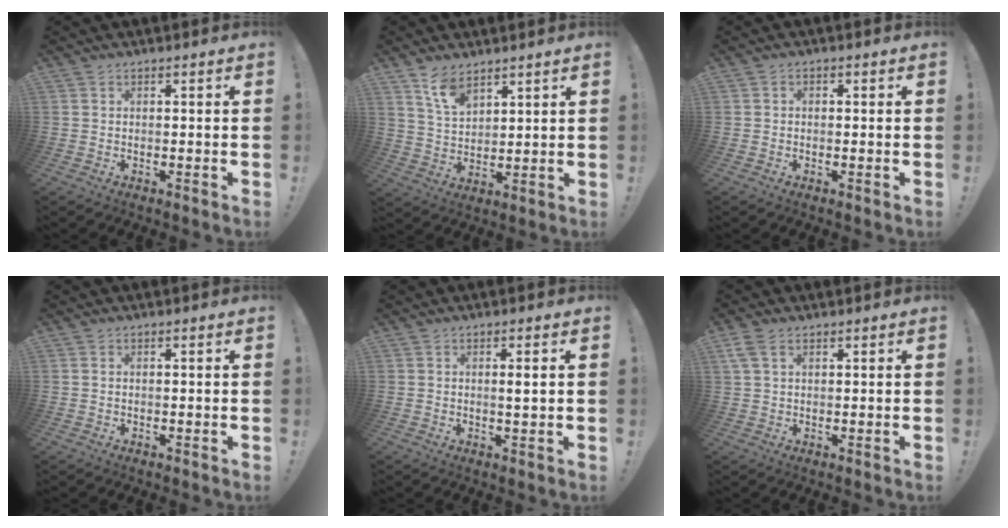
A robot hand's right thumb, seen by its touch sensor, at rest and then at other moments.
{"total": 8.5, "force": [6.3, 4.2, 3.9], "torque": [-0.074, -0.033, 0.119]}
{"total": 1.0, "force": [-0.6, 0.7, 0.4], "torque": [-0.009, 0.005, -0.010]}
{"total": 0.0}
{"total": 2.2, "force": [0.3, 0.1, 2.2], "torque": [-0.030, -0.007, 0.000]}
{"total": 4.3, "force": [2.3, 2.5, 2.8], "torque": [-0.050, 0.001, 0.044]}